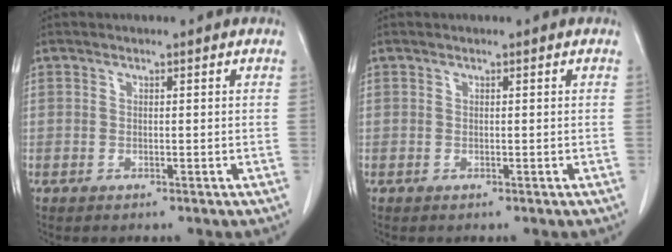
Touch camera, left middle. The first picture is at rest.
{"total": 0.0}